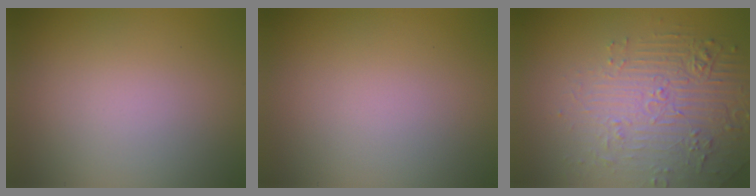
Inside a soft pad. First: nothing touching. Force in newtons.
{"total": 0.0}
{"total": 4.4, "press": 4.1, "slide": 1.7}